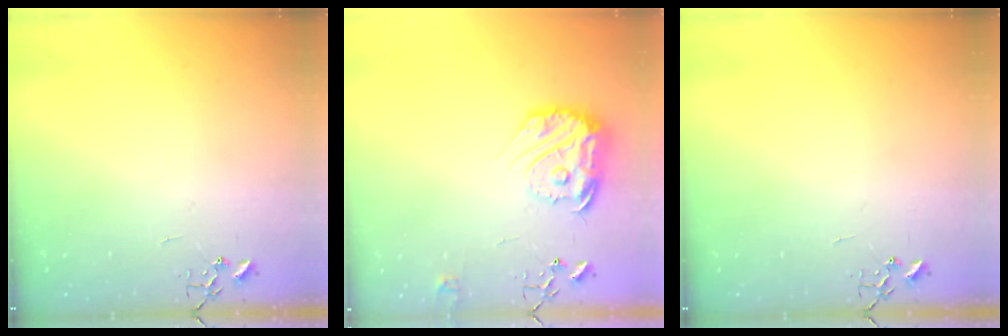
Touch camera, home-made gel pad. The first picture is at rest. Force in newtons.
{"total": 14.8, "press": 14.8, "slide": 1.3}
{"total": 0.0}